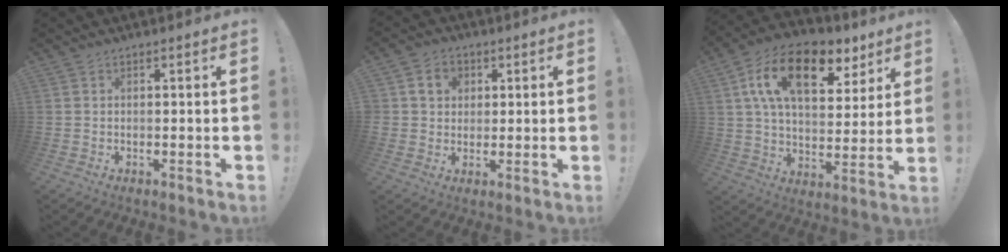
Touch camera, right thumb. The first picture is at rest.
{"total": 6.5, "force": [2.2, 5.7, 2.4], "torque": [-0.042, 0.003, 0.045]}
{"total": 19.3, "force": [9.2, 10.4, 13.4], "torque": [-0.209, -0.037, 0.157]}